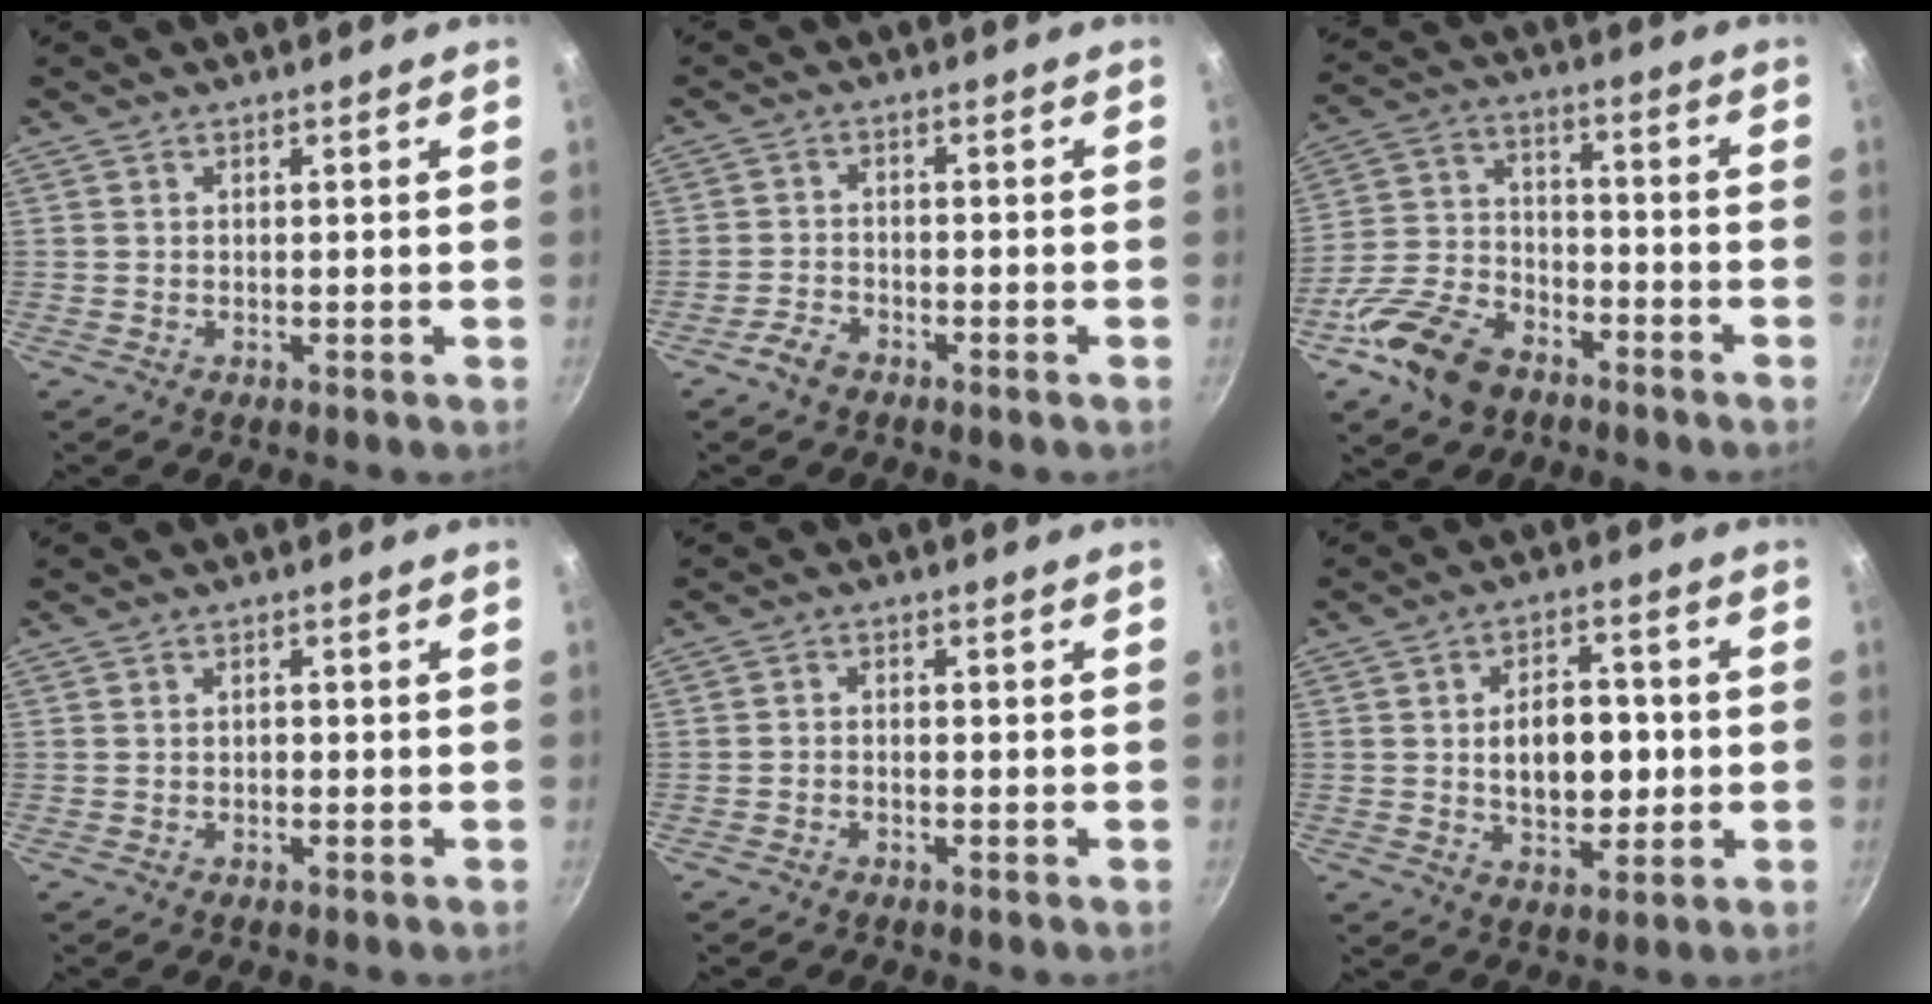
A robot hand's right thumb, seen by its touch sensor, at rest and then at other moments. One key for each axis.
{"total": 3.2, "fx": -2.6, "fy": 1.3, "fz": 1.5, "tx": -0.034, "ty": 0.022, "tz": -0.052}
{"total": 14.6, "fx": -8.8, "fy": 8.7, "fz": 7.8, "tx": -0.143, "ty": 0.052, "tz": -0.172}
{"total": 1.0, "fx": -0.2, "fy": 0.7, "fz": 0.7, "tx": -0.009, "ty": 0.005, "tz": -0.004}
{"total": 1.3, "fx": -1.0, "fy": 0.6, "fz": 0.6, "tx": -0.013, "ty": 0.010, "tz": -0.021}
{"total": 11.1, "fx": 0.0, "fy": 7.1, "fz": 8.5, "tx": -0.097, "ty": 0.008, "tz": 0.002}